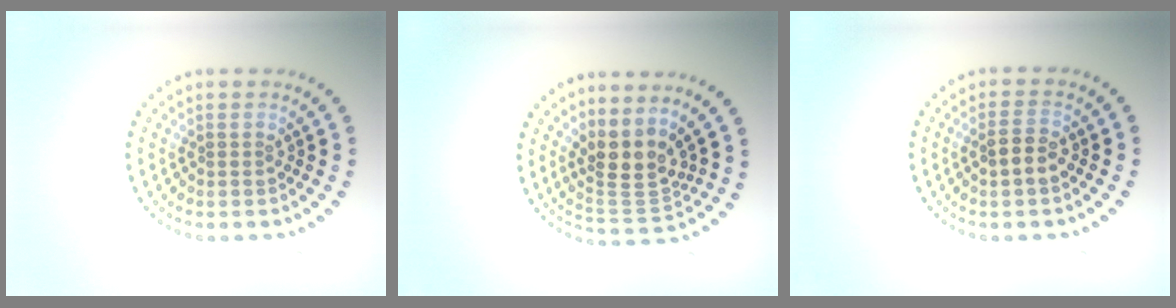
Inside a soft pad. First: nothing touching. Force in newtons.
{"total": 3.5, "press": 2.6, "slide": 2.4}
{"total": 2.1, "press": 2.1, "slide": 0.4}